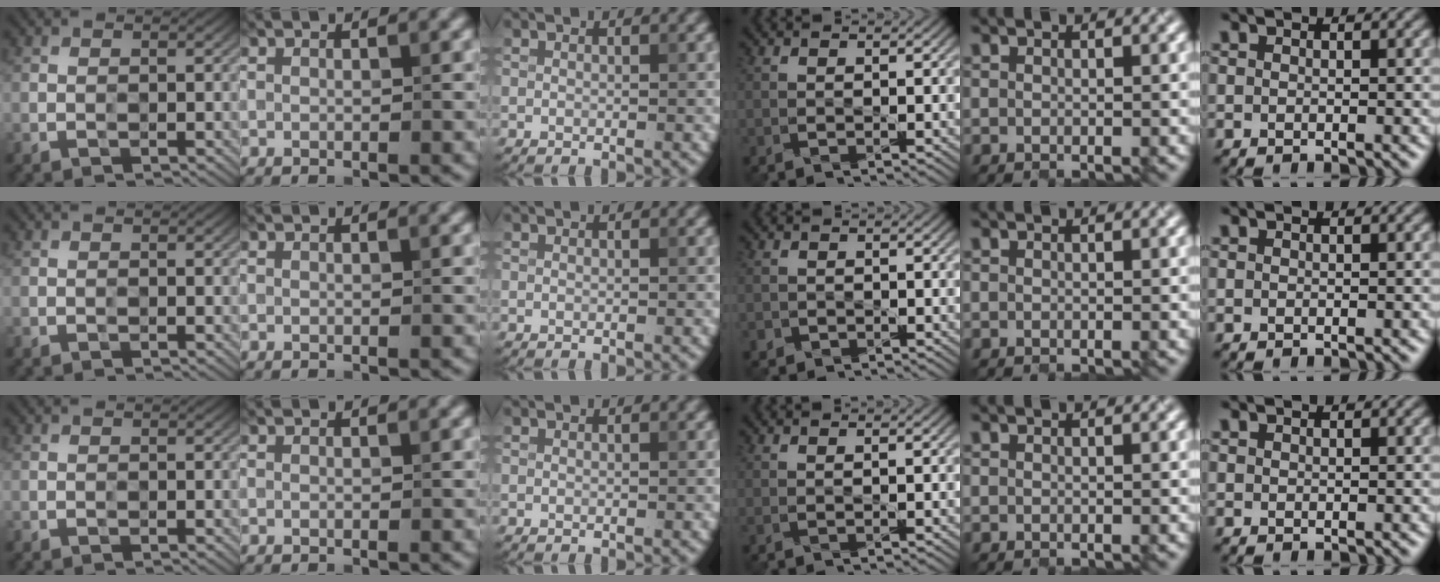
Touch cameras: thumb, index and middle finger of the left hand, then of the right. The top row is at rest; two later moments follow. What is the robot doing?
{"motion": "close", "object": "hinged tin"}